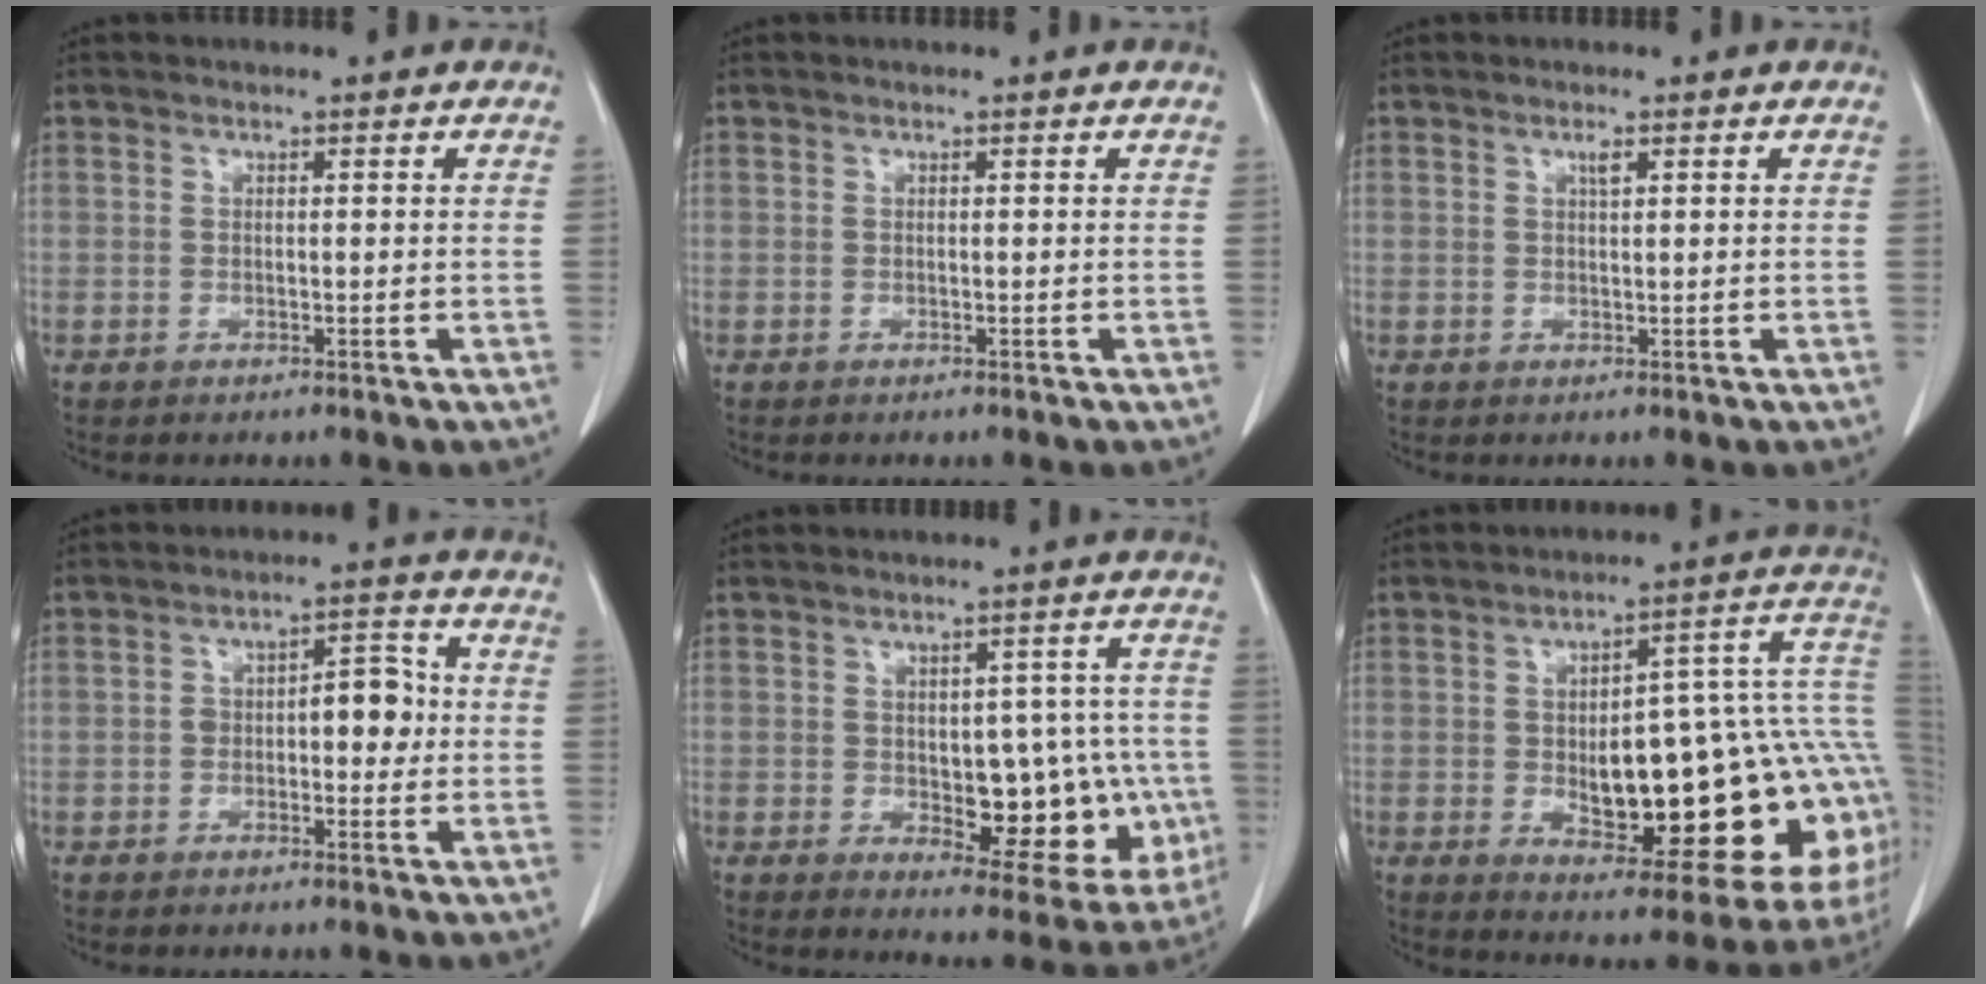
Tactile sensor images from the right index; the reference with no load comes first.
{"total": 0.0}
{"total": 1.2, "force": [0.7, 0.2, 0.9], "torque": [-0.016, -0.001, 0.013]}
{"total": 6.0, "force": [-0.2, 2.9, 5.3], "torque": [-0.074, 0.027, -0.004]}
{"total": 14.0, "force": [-1.9, 6.7, 12.2], "torque": [-0.129, 0.019, -0.004]}
{"total": 27.2, "force": [-2.0, 7.9, 25.9], "torque": [-0.279, 0.035, -0.009]}